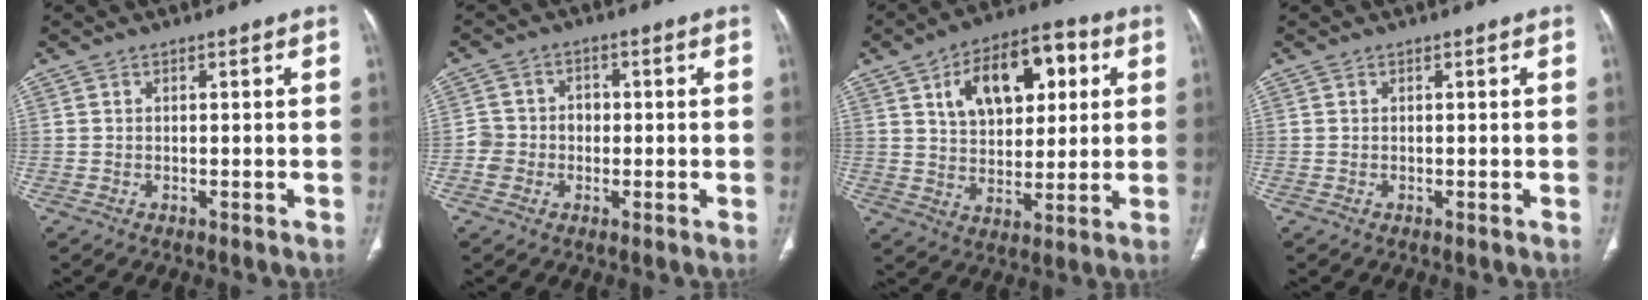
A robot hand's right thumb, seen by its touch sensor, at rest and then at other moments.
{"total": 4.8, "force": [-0.8, 4.5, 1.5], "torque": [0.001, 0.019, -0.021]}
{"total": 16.9, "force": [5.8, 9.7, 12.5], "torque": [-0.155, 0.004, 0.093]}
{"total": 0.0}